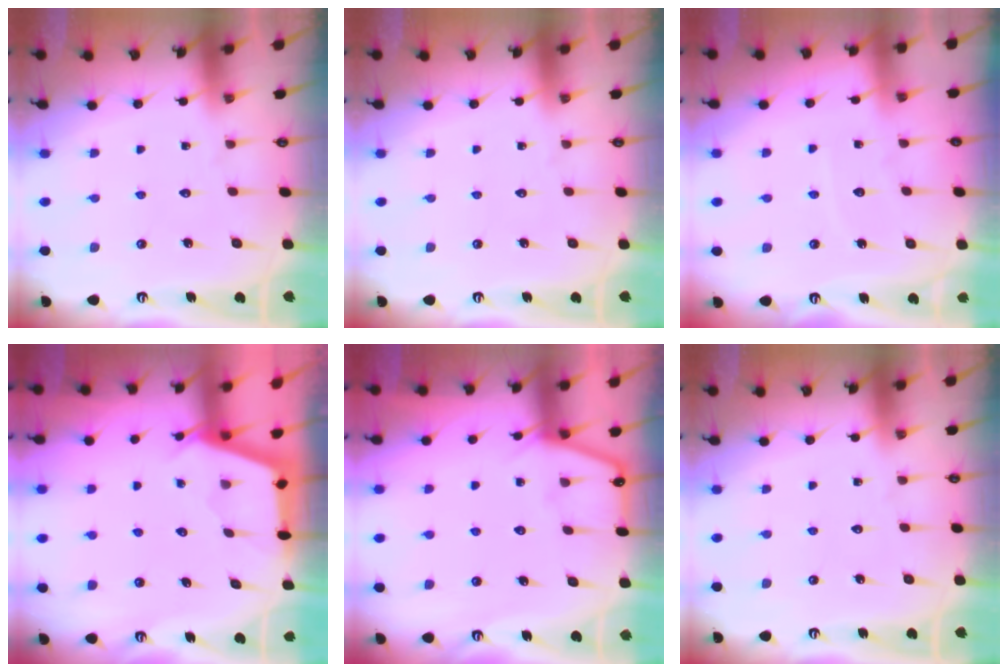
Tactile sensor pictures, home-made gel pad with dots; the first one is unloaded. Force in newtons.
{"total": 0.0}
{"total": 3.5, "press": 3.5, "slide": 0.1}
{"total": 2.5, "press": 2.5, "slide": 0.3}
{"total": 4.5, "press": 4.5, "slide": 0.6}
{"total": 0.0}